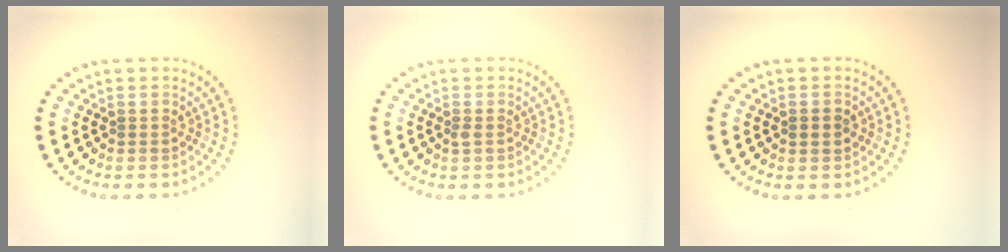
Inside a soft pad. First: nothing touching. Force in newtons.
{"total": 0.5, "press": 0.4, "slide": 0.3}
{"total": 1.7, "press": 1.7, "slide": 0.2}